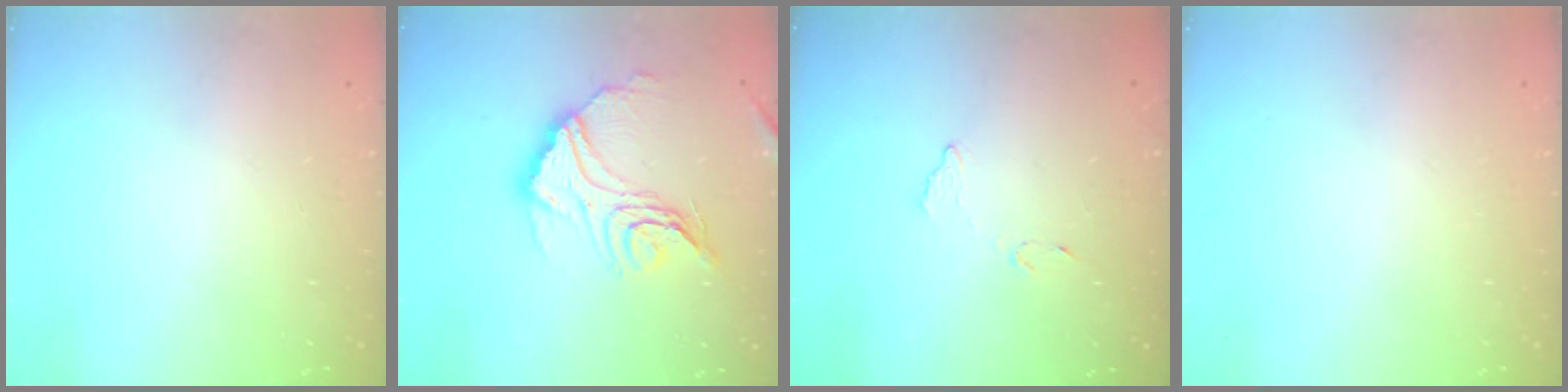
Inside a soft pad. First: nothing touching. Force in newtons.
{"total": 16.5, "press": 16.4, "slide": 1.2}
{"total": 7.9, "press": 7.9, "slide": 0.4}
{"total": 0.0}